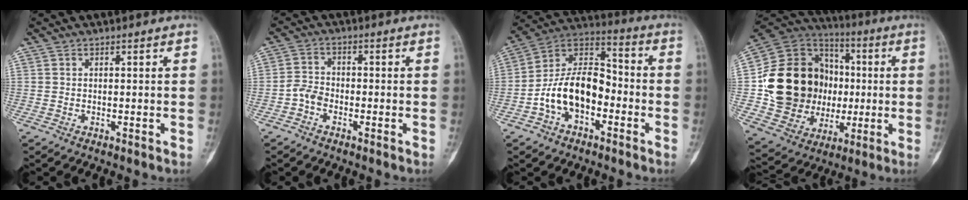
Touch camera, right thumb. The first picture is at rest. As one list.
[{"total": 3.3, "force": [-1.7, 2.3, 1.7], "torque": [-0.027, 0.013, -0.039]}, {"total": 14.6, "force": [-4.2, 9.1, 10.6], "torque": [-0.171, 0.056, -0.084]}, {"total": 25.0, "force": [0.1, 20.5, 14.4], "torque": [-0.214, 0.033, 0.023]}]